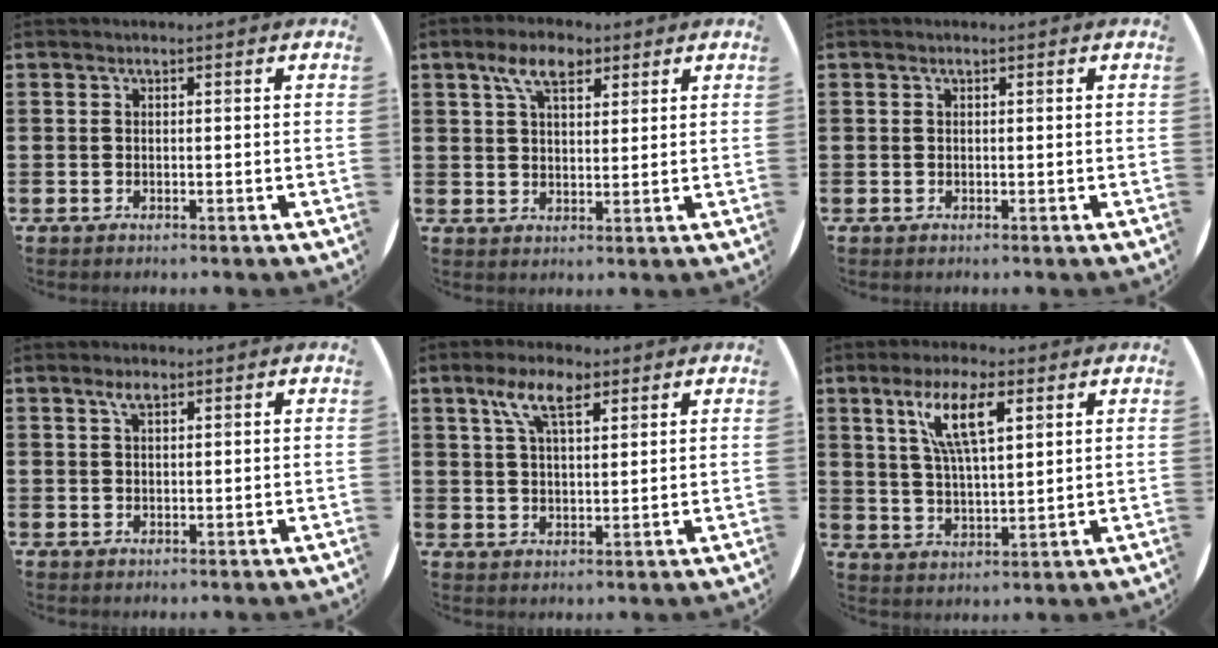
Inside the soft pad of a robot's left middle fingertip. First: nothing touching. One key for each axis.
{"total": 6.1, "fx": 3.8, "fy": 3.0, "fz": 3.7, "tx": -0.075, "ty": 0.008, "tz": 0.067}
{"total": 0.0}
{"total": 1.9, "fx": 1.2, "fy": 0.7, "fz": 1.3, "tx": -0.021, "ty": 0.001, "tz": 0.019}
{"total": 6.2, "fx": 3.8, "fy": 2.2, "fz": 4.4, "tx": -0.098, "ty": 0.008, "tz": 0.068}
{"total": 8.6, "fx": 4.7, "fy": 2.5, "fz": 6.8, "tx": -0.139, "ty": 0.005, "tz": 0.080}